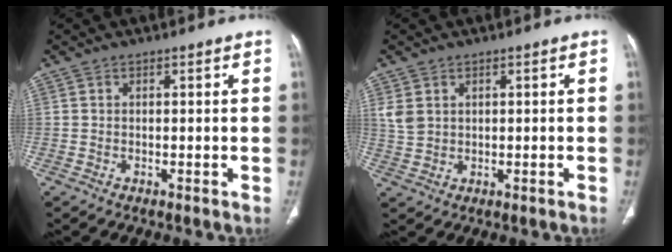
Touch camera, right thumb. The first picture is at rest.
{"total": 3.3, "force": [1.2, 2.4, 1.8], "torque": [-0.036, 0.002, 0.034]}